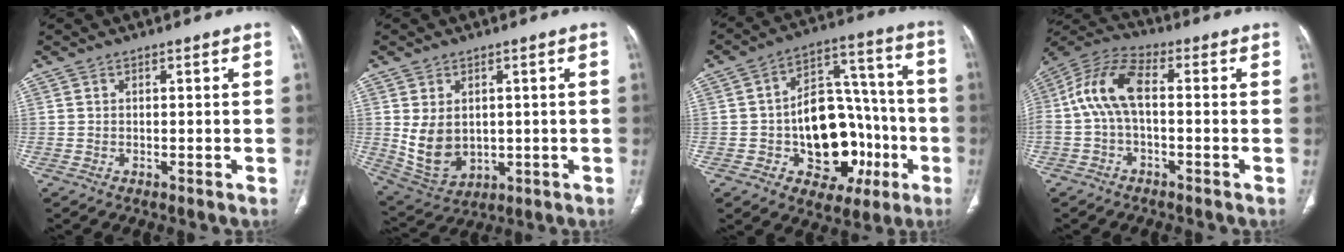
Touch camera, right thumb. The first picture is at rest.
{"total": 9.1, "force": [0.6, 6.7, 6.2], "torque": [-0.099, -0.011, 0.039]}
{"total": 20.3, "force": [-4.9, 13.5, 14.3], "torque": [-0.152, 0.046, -0.058]}
{"total": 11.1, "force": [-0.2, 5.4, 9.7], "torque": [-0.208, 0.039, -0.014]}